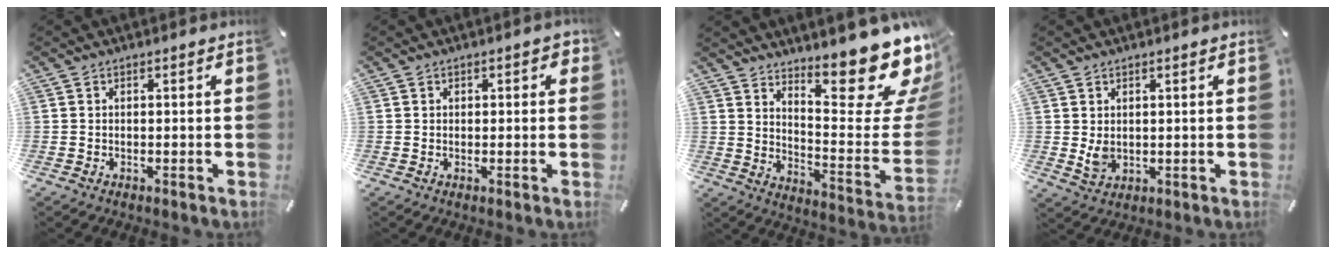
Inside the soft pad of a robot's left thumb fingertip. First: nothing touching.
{"total": 1.4, "force": [0.5, 1.0, 0.8], "torque": [0.001, -0.001, 0.005]}
{"total": 22.9, "force": [17.2, 6.9, 13.3], "torque": [-0.139, -0.147, 0.277]}
{"total": 3.8, "force": [1.1, 3.0, 2.1], "torque": [-0.046, -0.007, 0.019]}